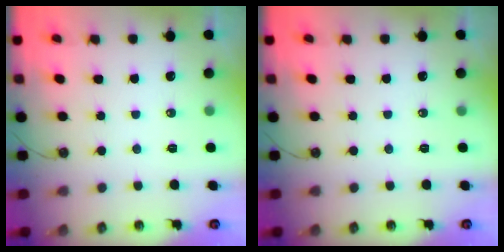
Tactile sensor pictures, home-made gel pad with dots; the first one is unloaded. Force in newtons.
{"total": 0.0}